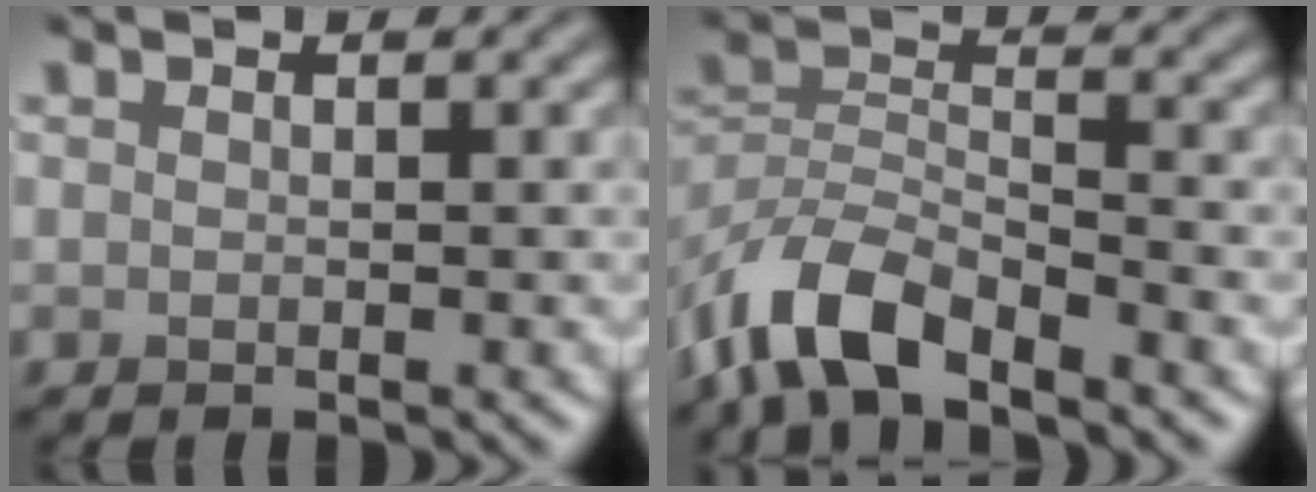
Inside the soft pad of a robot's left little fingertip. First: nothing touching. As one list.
[{"total": 6.9, "force": [-5.1, 2.5, 3.9], "torque": [-0.072, 0.000, -0.108]}]